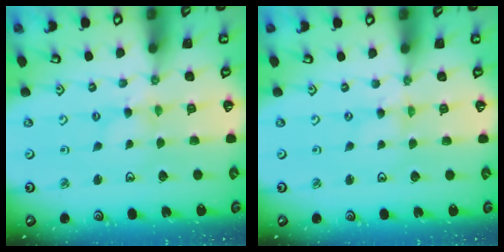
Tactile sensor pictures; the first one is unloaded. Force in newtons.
{"total": 0.0}